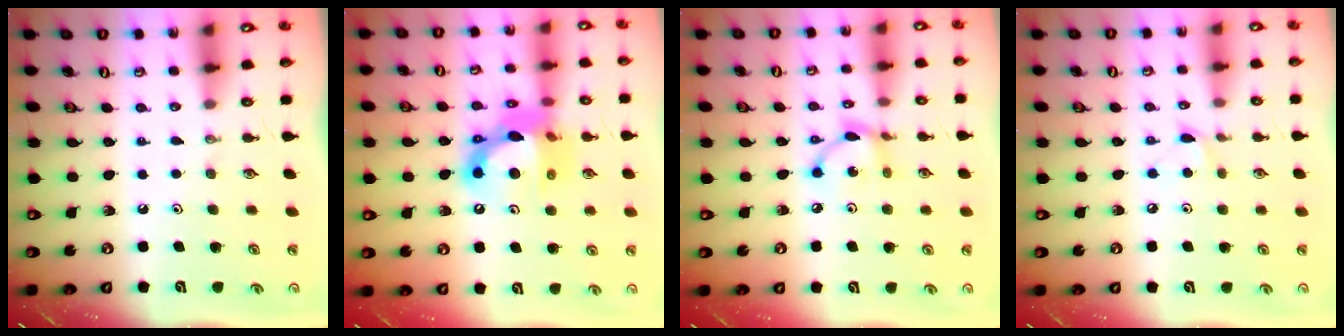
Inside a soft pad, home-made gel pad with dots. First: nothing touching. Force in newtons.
{"total": 15.4, "press": 15.4, "slide": 1.2}
{"total": 7.6, "press": 7.6, "slide": 0.4}
{"total": 4.4, "press": 4.3, "slide": 0.6}